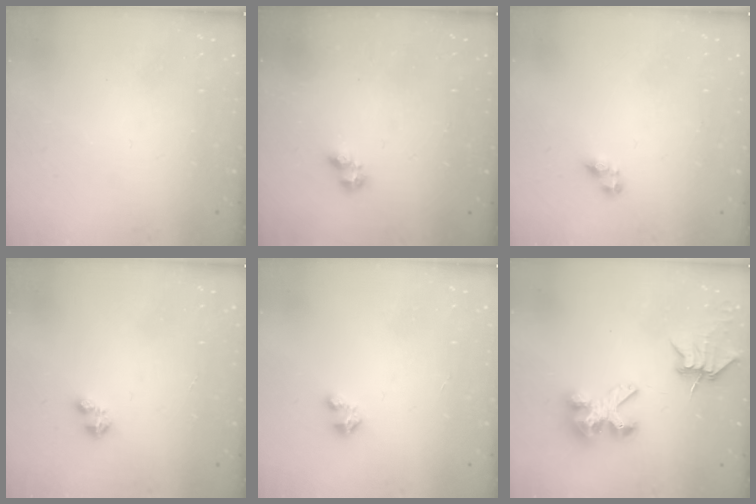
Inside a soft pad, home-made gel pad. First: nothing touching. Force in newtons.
{"total": 1.8, "press": 1.7, "slide": 0.5}
{"total": 4.6, "press": 4.6, "slide": 0.6}
{"total": 1.6, "press": 1.6, "slide": 0.3}
{"total": 1.6, "press": 1.6, "slide": 0.2}
{"total": 7.0, "press": 6.9, "slide": 0.6}